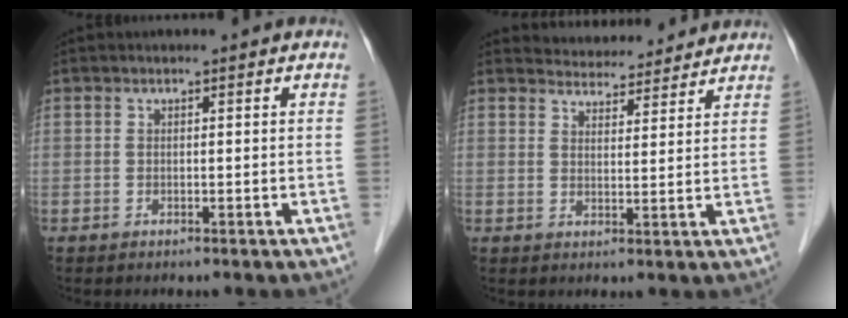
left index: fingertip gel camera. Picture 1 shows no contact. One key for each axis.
{"total": 7.5, "fx": 7.3, "fy": 1.7, "fz": 0.5, "tx": -0.006, "ty": 0.014, "tz": 0.095}